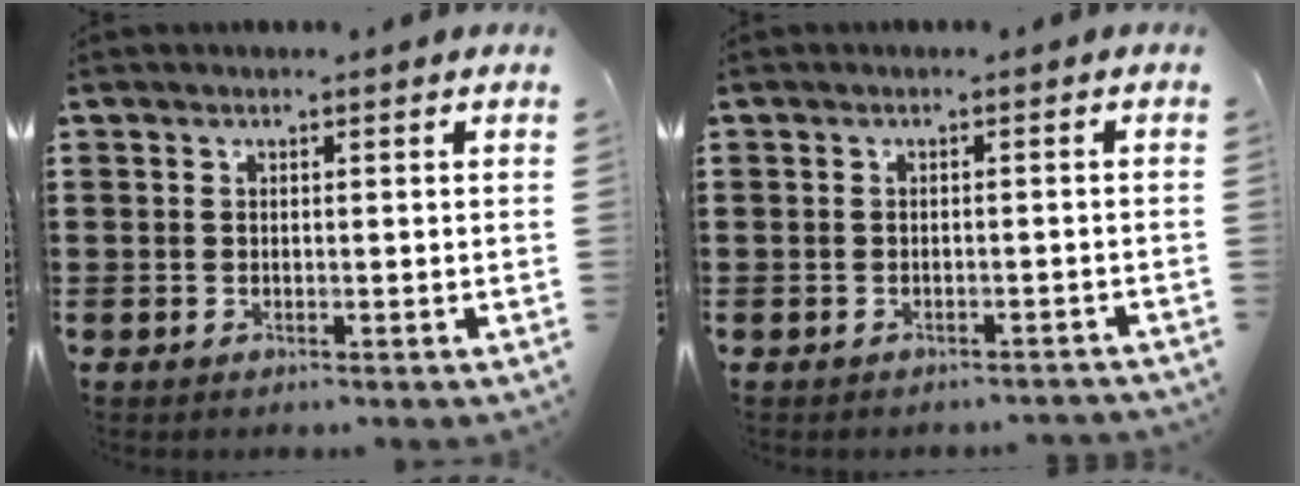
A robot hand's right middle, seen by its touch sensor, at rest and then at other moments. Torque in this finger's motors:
{"motor_torque": [0.04, 0.04, 0.01, 0.00]}